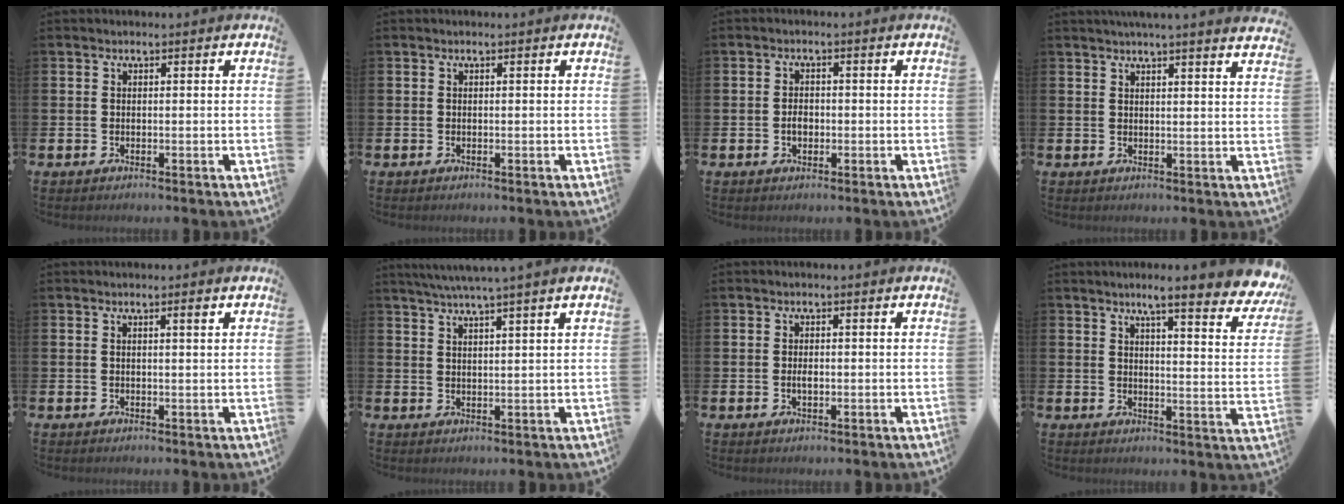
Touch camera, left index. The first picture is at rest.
{"total": 0.0}
{"total": 2.0, "force": [-0.5, 1.4, 1.3], "torque": [-0.016, 0.002, -0.013]}
{"total": 3.2, "force": [3.1, -0.8, 0.4], "torque": [-0.011, -0.019, 0.056]}
{"total": 1.3, "force": [0.6, 0.1, 1.2], "torque": [-0.013, -0.003, 0.007]}
{"total": 4.0, "force": [3.6, -1.1, 1.5], "torque": [-0.041, -0.010, 0.065]}
{"total": 1.3, "force": [-0.2, 0.7, 1.1], "torque": [-0.020, 0.004, -0.006]}
{"total": 6.9, "force": [5.9, 0.6, 3.6], "torque": [-0.059, -0.041, 0.092]}